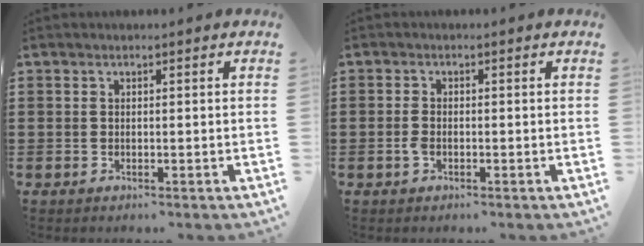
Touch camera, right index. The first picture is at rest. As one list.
[{"total": 1.8, "force": [-0.6, 0.9, 1.4], "torque": [-0.041, -0.005, -0.017]}]